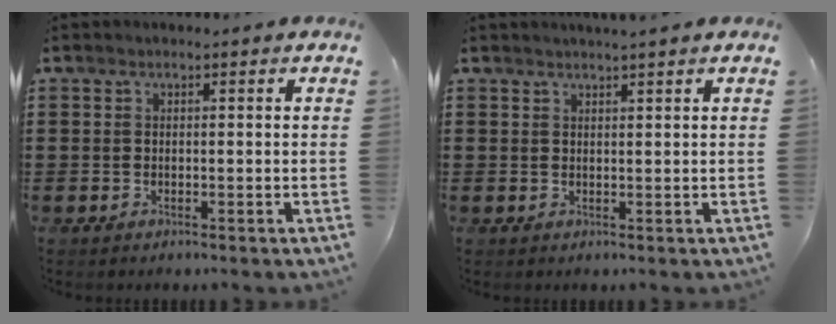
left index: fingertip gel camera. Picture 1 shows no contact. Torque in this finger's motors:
{"motor_torque": [0.25, -0.04, -0.17, -0.15]}